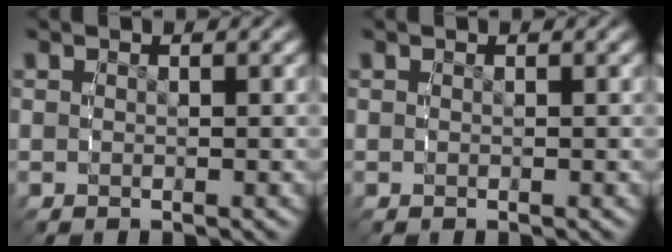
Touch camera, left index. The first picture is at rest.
{"total": 0.0}